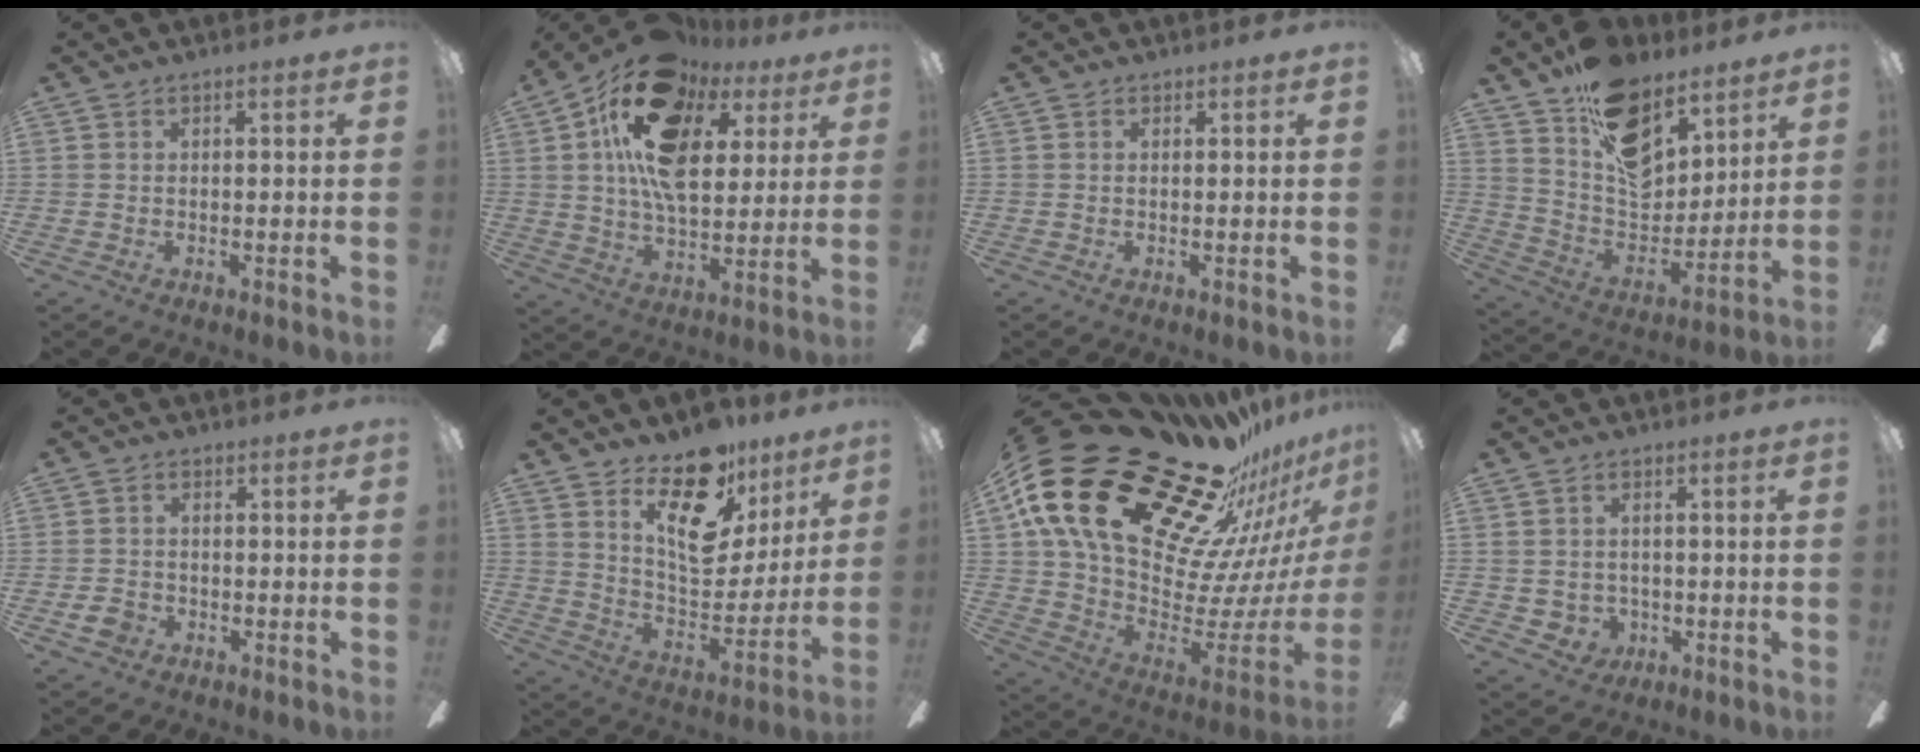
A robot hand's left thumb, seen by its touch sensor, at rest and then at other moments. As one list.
[{"total": 21.4, "force": [9.7, 11.9, 14.9], "torque": [-0.283, -0.028, 0.165]}, {"total": 0.0}, {"total": 18.7, "force": [11.7, 10.9, 9.7], "torque": [-0.161, -0.070, 0.216]}, {"total": 3.7, "force": [-1.6, 2.9, 1.7], "torque": [-0.031, 0.009, -0.029]}, {"total": 18.0, "force": [12.0, 9.2, 9.8], "torque": [-0.143, -0.086, 0.215]}, {"total": 32.8, "force": [21.6, 15.3, 19.4], "torque": [-0.298, -0.205, 0.427]}, {"total": 3.4, "force": [0.5, 3.3, 0.7], "torque": [-0.015, -0.001, 0.008]}]